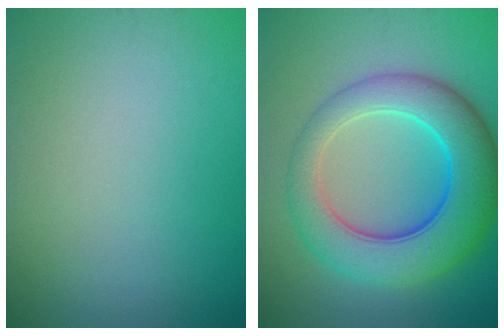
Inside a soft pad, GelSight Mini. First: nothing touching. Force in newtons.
{"total": 9.0, "press": 9.0, "slide": 0.3}